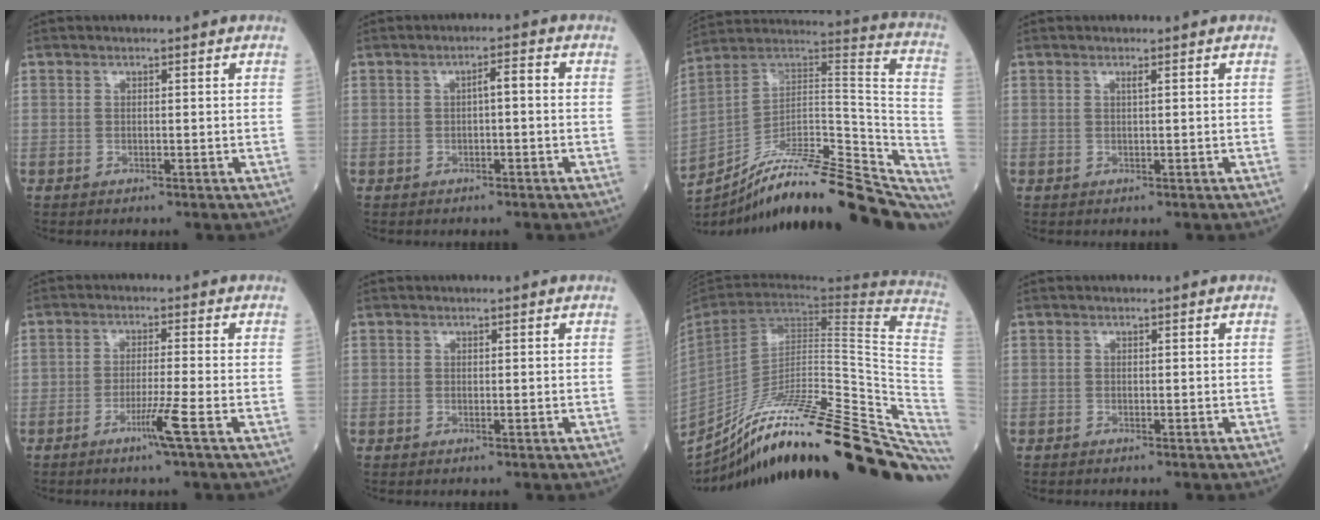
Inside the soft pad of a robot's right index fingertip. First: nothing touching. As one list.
[{"total": 2.5, "force": [0.0, 0.5, 2.4], "torque": [-0.036, 0.012, 0.000]}, {"total": 32.7, "force": [-27.9, 5.8, 16.1], "torque": [-0.177, 0.005, -0.403]}, {"total": 0.6, "force": [0.2, -0.1, 0.5], "torque": [-0.011, 0.000, 0.005]}, {"total": 4.6, "force": [-2.4, -1.0, 3.8], "torque": [-0.072, -0.010, -0.049]}, {"total": 0.0}, {"total": 37.3, "force": [-28.1, 3.6, 24.2], "torque": [-0.262, -0.039, -0.409]}, {"total": 0.0}]